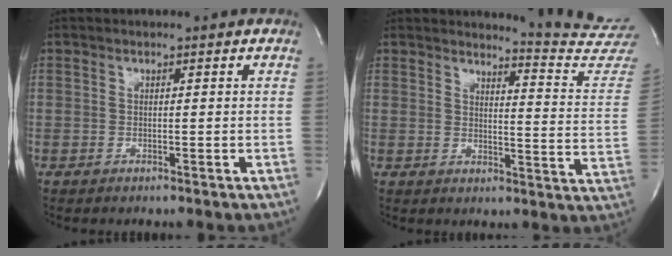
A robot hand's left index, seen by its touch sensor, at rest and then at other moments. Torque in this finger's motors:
{"motor_torque": [-0.02, -0.03, 0.09, -0.01]}